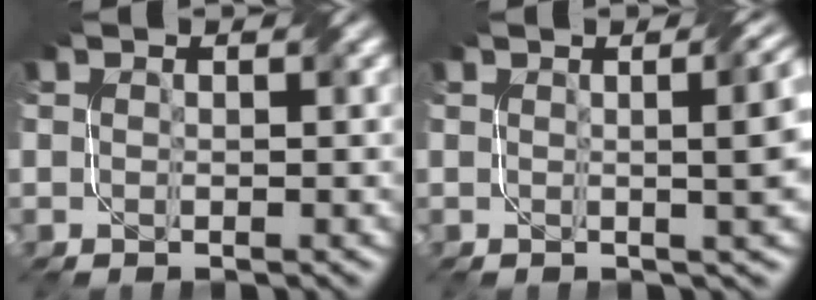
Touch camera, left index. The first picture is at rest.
{"total": 7.7, "force": [0.9, 3.2, 7.0], "torque": [-0.027, 0.024, 0.002]}